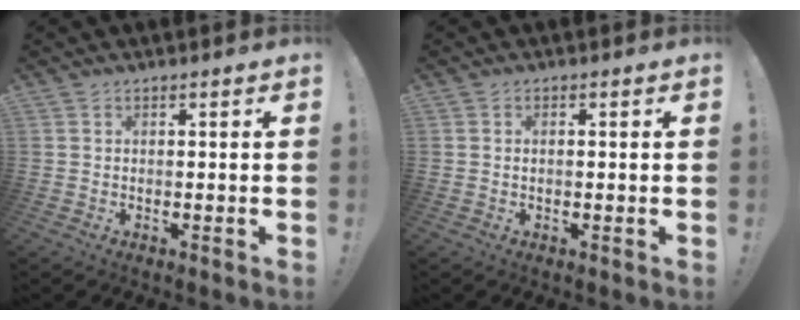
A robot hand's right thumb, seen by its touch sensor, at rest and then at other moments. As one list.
[{"total": 0.6, "force": [-0.2, 0.2, 0.6], "torque": [-0.019, 0.004, -0.001]}]